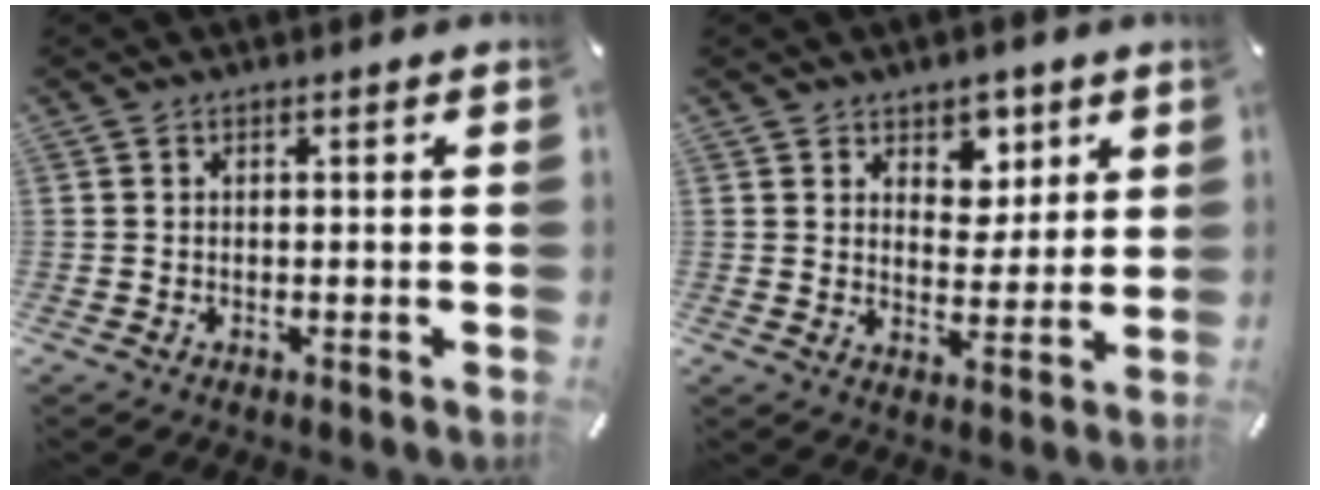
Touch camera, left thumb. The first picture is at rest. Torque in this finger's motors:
{"motor_torque": [0.47, -0.40, 0.08, 0.05, 0.08]}